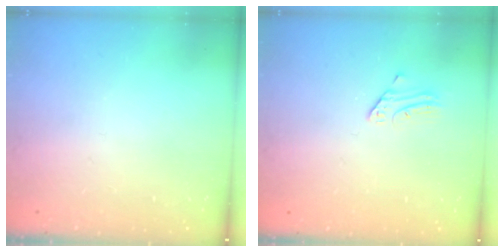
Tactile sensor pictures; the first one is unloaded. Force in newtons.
{"total": 2.3, "press": 2.3, "slide": 0.2}